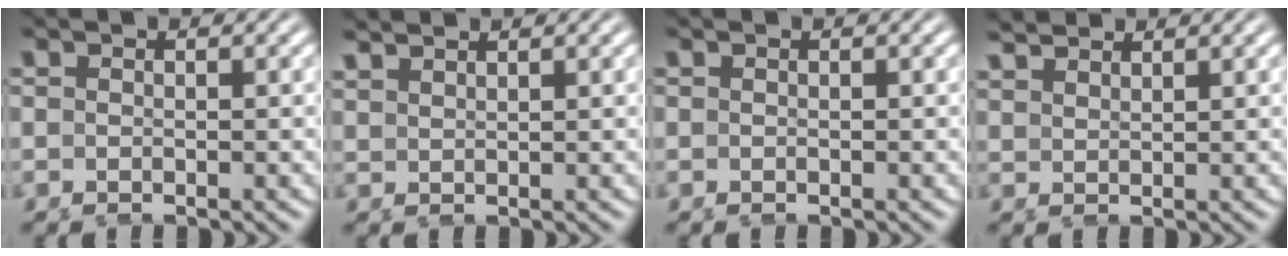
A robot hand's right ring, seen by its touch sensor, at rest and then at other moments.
{"total": 1.5, "force": [1.5, 0.2, 0.1], "torque": [0.001, 0.003, 0.031]}
{"total": 0.0}
{"total": 2.1, "force": [2.1, 0.4, 0.3], "torque": [-0.002, 0.001, 0.042]}